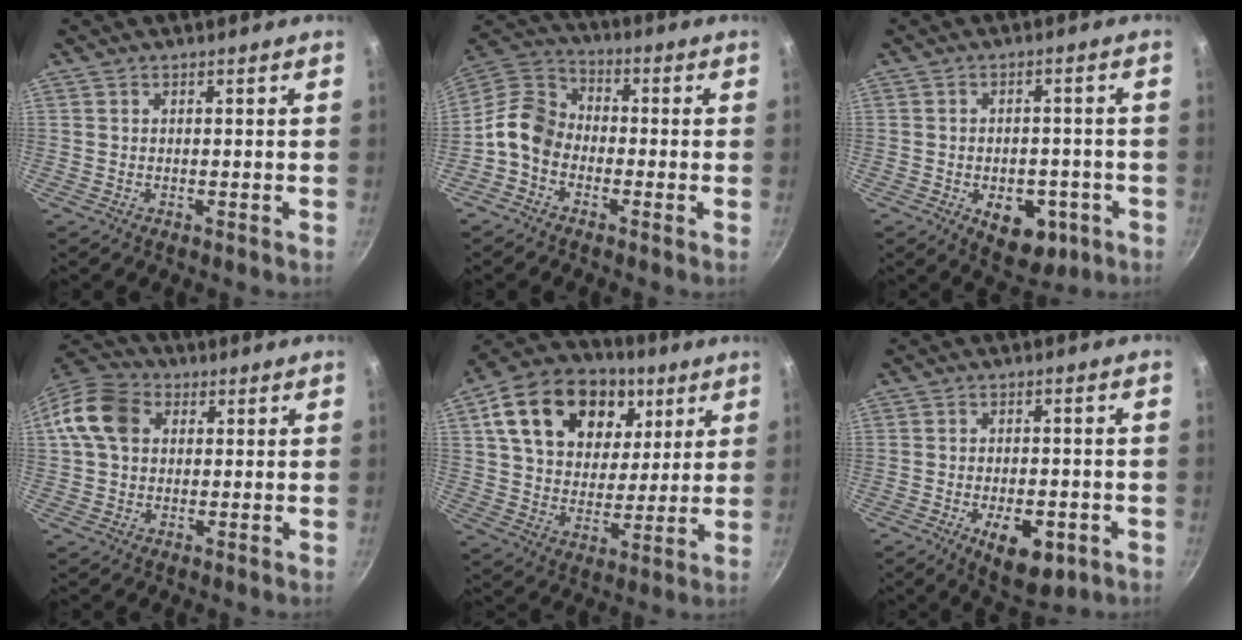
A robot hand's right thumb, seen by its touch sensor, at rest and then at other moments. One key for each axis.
{"total": 9.1, "fx": -3.0, "fy": 6.9, "fz": 5.1, "tx": -0.074, "ty": 0.043, "tz": -0.083}
{"total": 10.0, "fx": -3.6, "fy": 6.4, "fz": 6.8, "tx": -0.056, "ty": 0.007, "tz": -0.036}
{"total": 10.7, "fx": 2.3, "fy": 8.3, "fz": 6.4, "tx": -0.099, "ty": 0.018, "tz": 0.024}
{"total": 22.8, "fx": 9.1, "fy": 16.0, "fz": 13.5, "tx": -0.214, "ty": -0.010, "tz": 0.149}
{"total": 9.9, "fx": -3.7, "fy": 4.9, "fz": 7.7, "tx": -0.090, "ty": 0.006, "tz": -0.043}